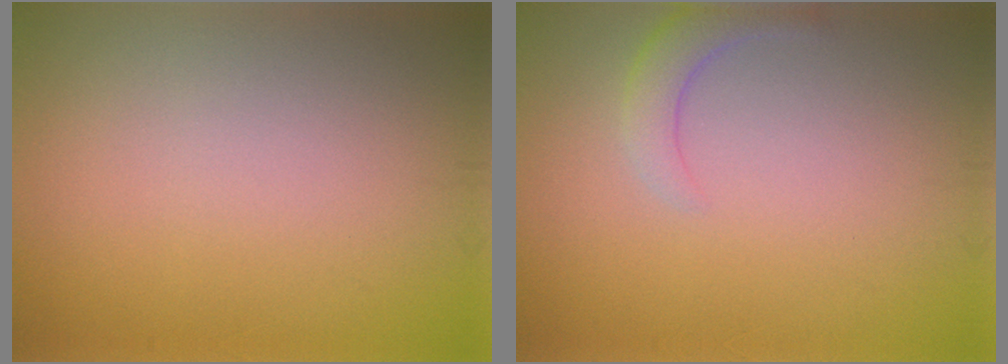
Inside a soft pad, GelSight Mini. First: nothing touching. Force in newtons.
{"total": 2.3, "press": 2.3, "slide": 0.3}